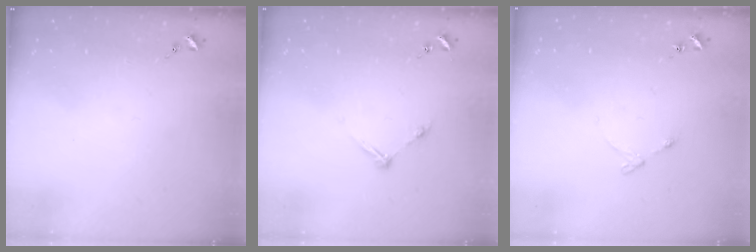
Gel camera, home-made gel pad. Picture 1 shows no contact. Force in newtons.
{"total": 5.6, "press": 5.6, "slide": 0.6}
{"total": 4.3, "press": 4.2, "slide": 0.5}